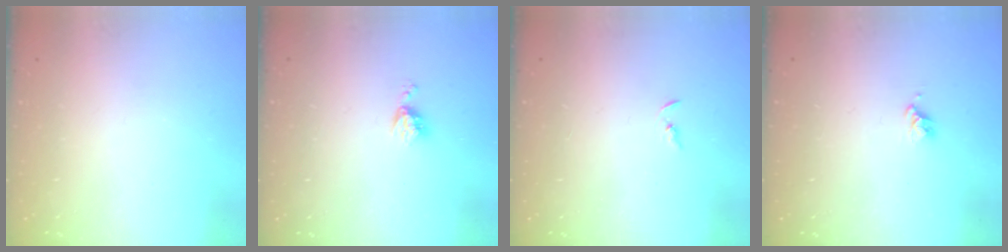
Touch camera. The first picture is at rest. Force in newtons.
{"total": 4.3, "press": 4.2, "slide": 0.5}
{"total": 2.1, "press": 2.1, "slide": 0.3}
{"total": 2.7, "press": 2.7, "slide": 0.3}